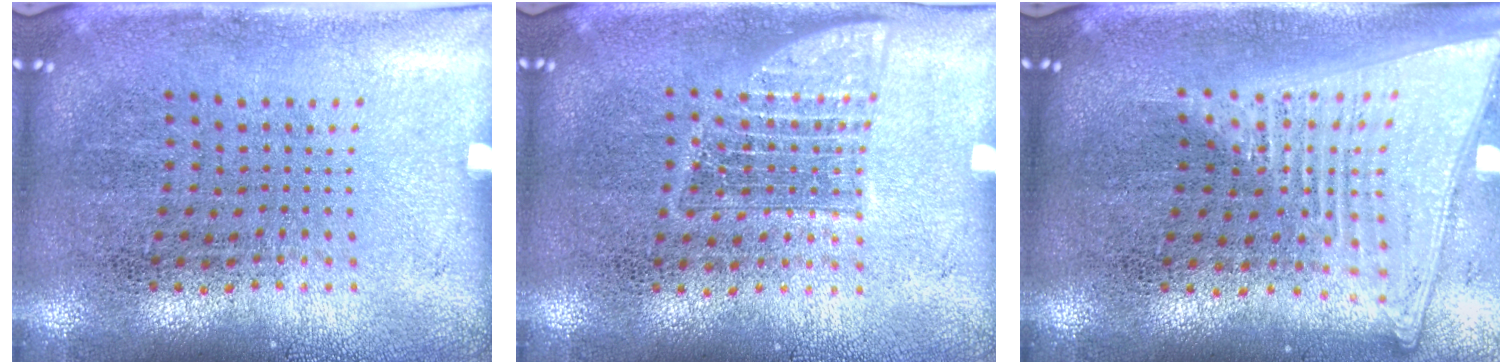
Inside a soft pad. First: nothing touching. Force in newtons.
{"total": 1.1, "press": 1.1, "slide": 0.3}
{"total": 2.0, "press": 1.7, "slide": 1.0}